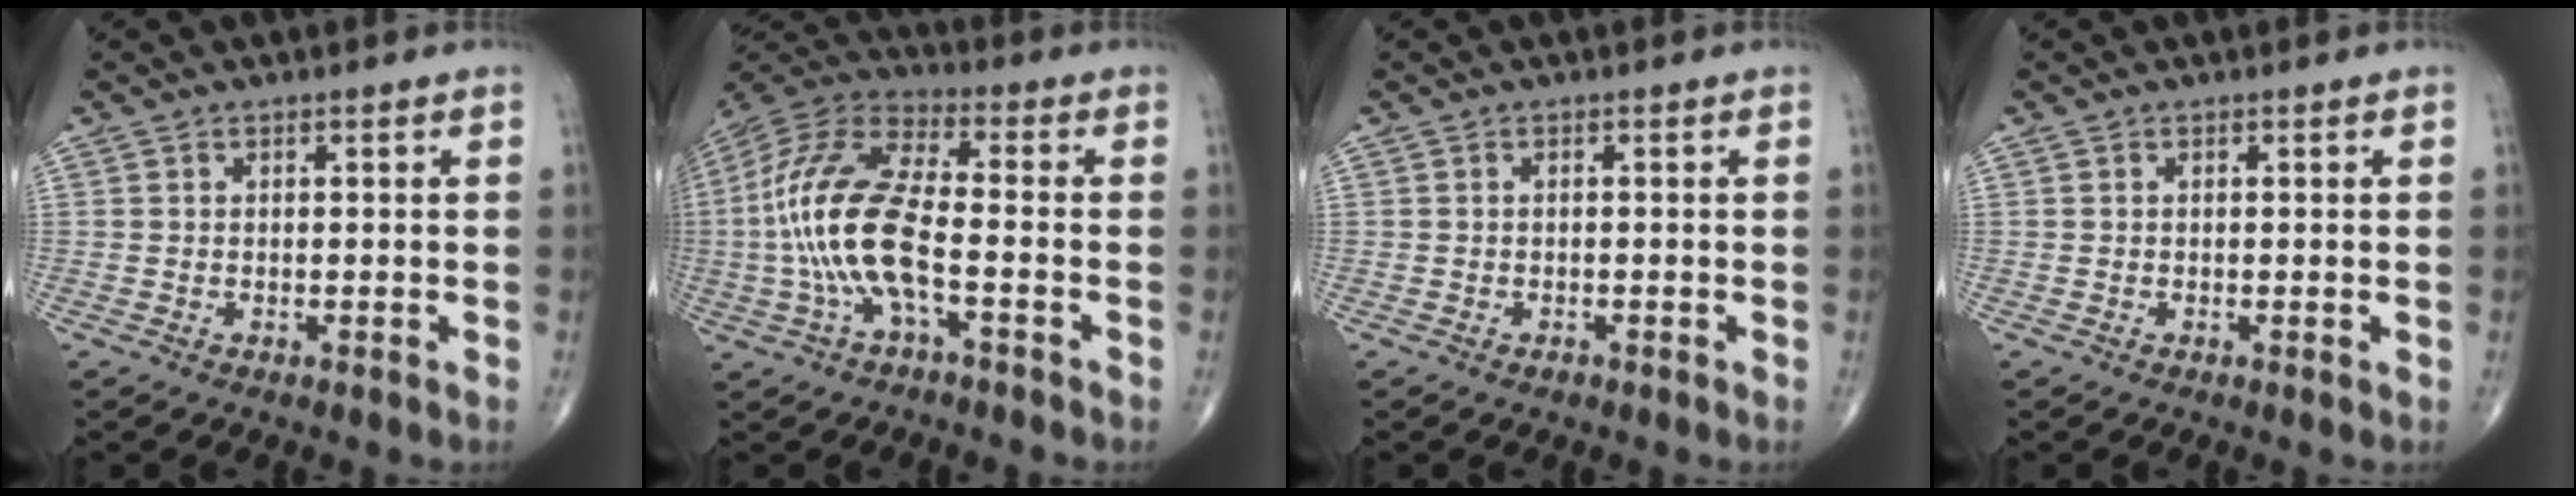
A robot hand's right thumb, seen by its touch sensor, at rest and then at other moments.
{"total": 16.9, "force": [-3.0, 6.2, 15.4], "torque": [-0.337, 0.038, -0.057]}
{"total": 0.6, "force": [-0.4, 0.4, 0.3], "torque": [-0.002, 0.002, -0.006]}
{"total": 0.0}